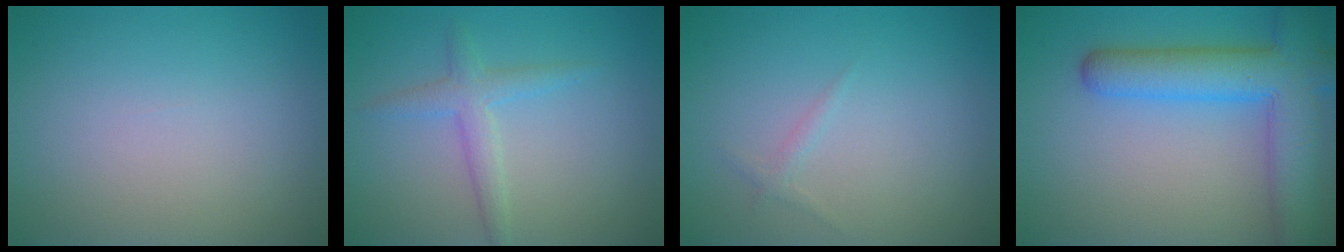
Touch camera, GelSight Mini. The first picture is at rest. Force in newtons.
{"total": 2.3, "press": 2.3, "slide": 0.1}
{"total": 0.6, "press": 0.6, "slide": 0.1}
{"total": 8.0, "press": 8.0, "slide": 0.4}